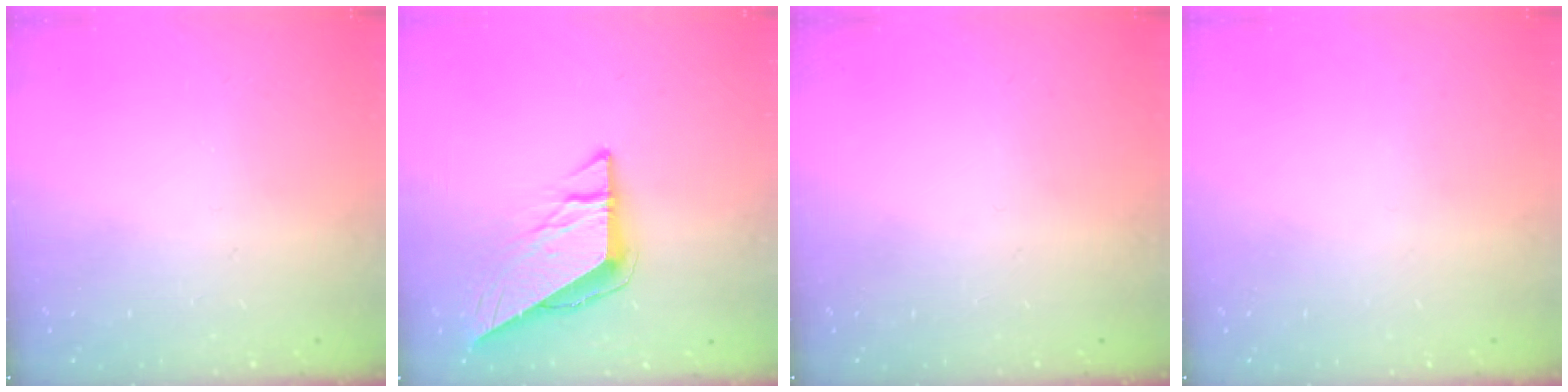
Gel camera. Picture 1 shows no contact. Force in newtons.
{"total": 8.8, "press": 8.7, "slide": 0.8}
{"total": 0.0}
{"total": 0.0}